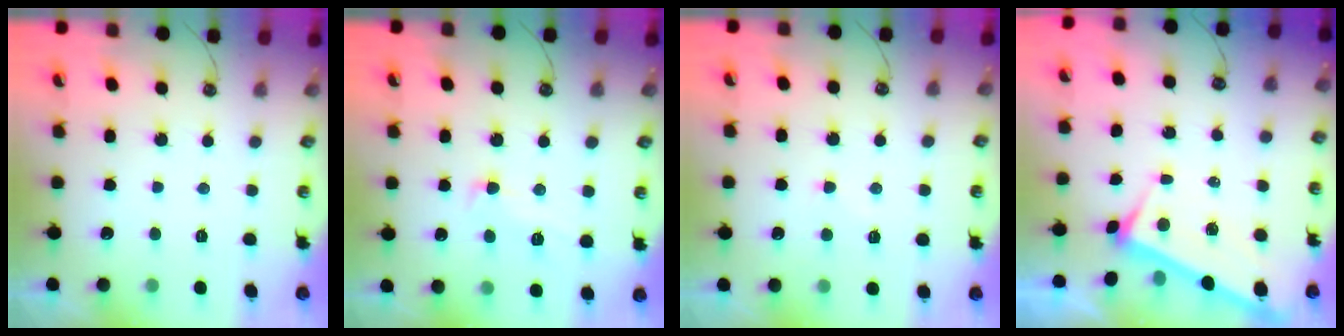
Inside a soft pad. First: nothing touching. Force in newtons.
{"total": 0.9, "press": 0.2, "slide": 0.9}
{"total": 1.3, "press": 1.2, "slide": 0.5}
{"total": 4.8, "press": 4.8, "slide": 0.1}